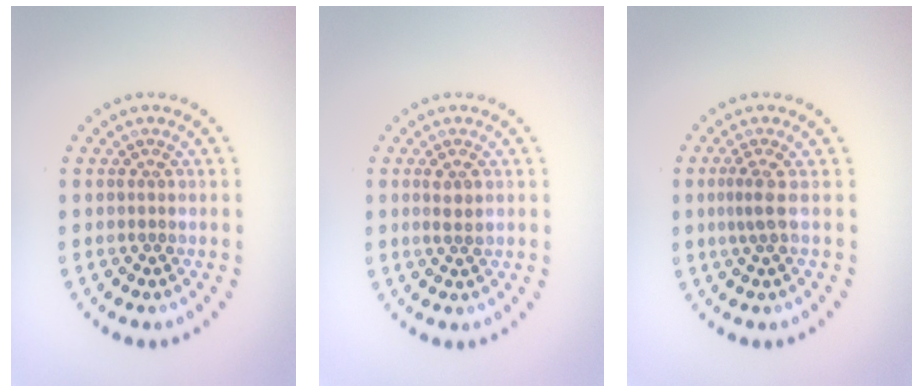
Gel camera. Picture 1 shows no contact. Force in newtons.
{"total": 1.3, "press": 1.3, "slide": 0.3}
{"total": 1.6, "press": 1.2, "slide": 1.1}